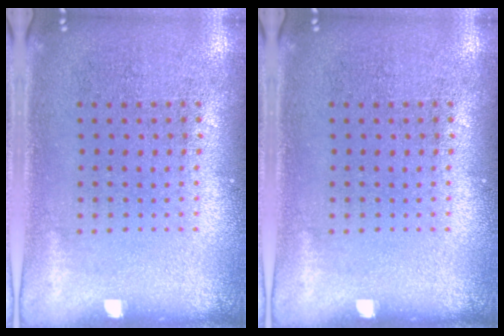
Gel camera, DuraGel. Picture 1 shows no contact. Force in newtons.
{"total": 0.0}